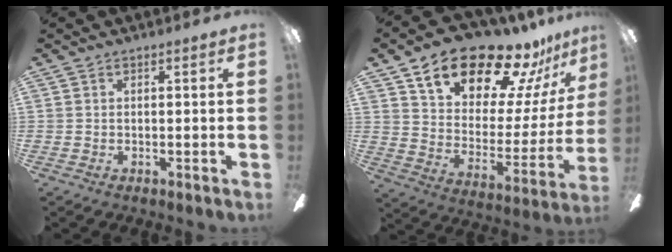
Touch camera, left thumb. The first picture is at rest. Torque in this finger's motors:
{"motor_torque": [1.47, 1.49, 1.37, -1.40, 0.13]}